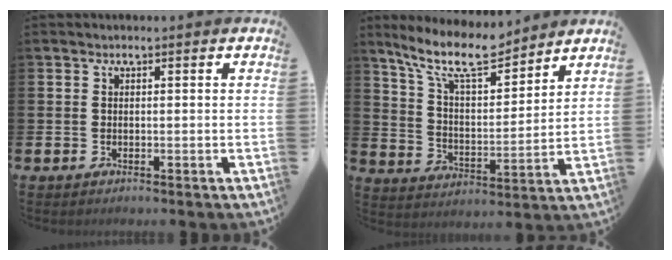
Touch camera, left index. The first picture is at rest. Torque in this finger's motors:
{"motor_torque": [0.07, -0.56, 0.72, 0.21]}